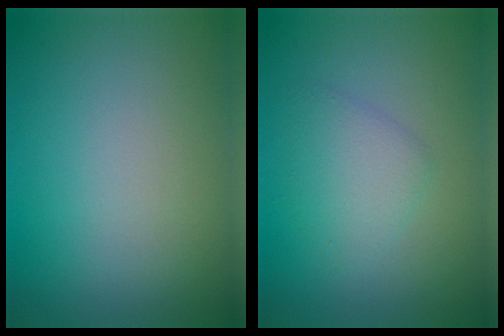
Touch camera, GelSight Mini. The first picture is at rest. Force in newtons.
{"total": 2.4, "press": 2.4, "slide": 0.1}